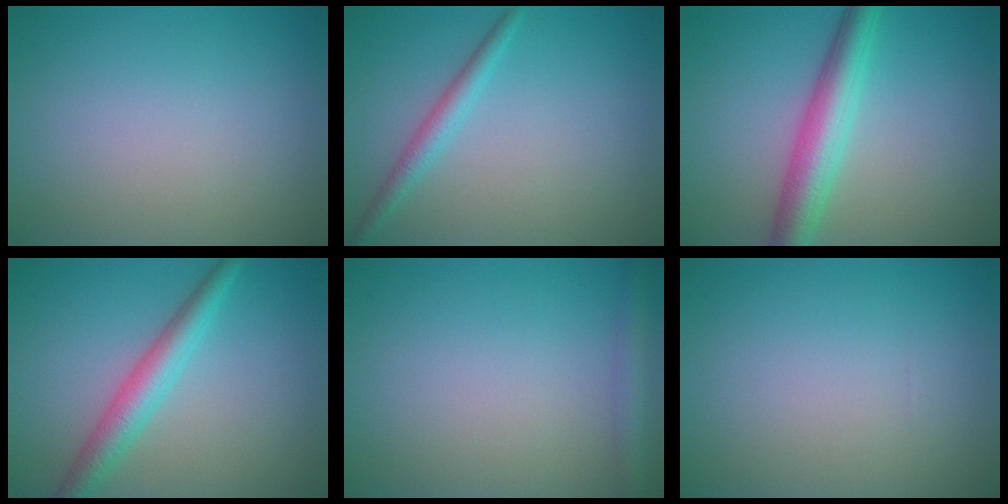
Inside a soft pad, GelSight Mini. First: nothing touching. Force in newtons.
{"total": 2.0, "press": 2.0, "slide": 0.1}
{"total": 5.0, "press": 5.0, "slide": 0.1}
{"total": 3.7, "press": 3.7, "slide": 0.1}
{"total": 2.4, "press": 2.4, "slide": 0.1}
{"total": 0.0}